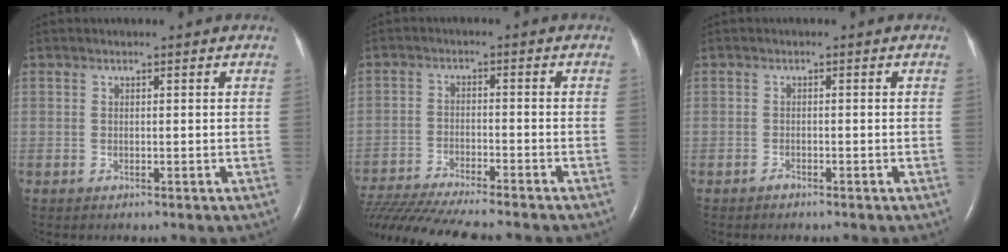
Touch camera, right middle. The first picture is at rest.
{"total": 17.4, "force": [-15.5, 1.0, 8.0], "torque": [-0.153, -0.033, -0.245]}
{"total": 0.6, "force": [-0.6, 0.1, 0.2], "torque": [-0.007, -0.001, -0.010]}